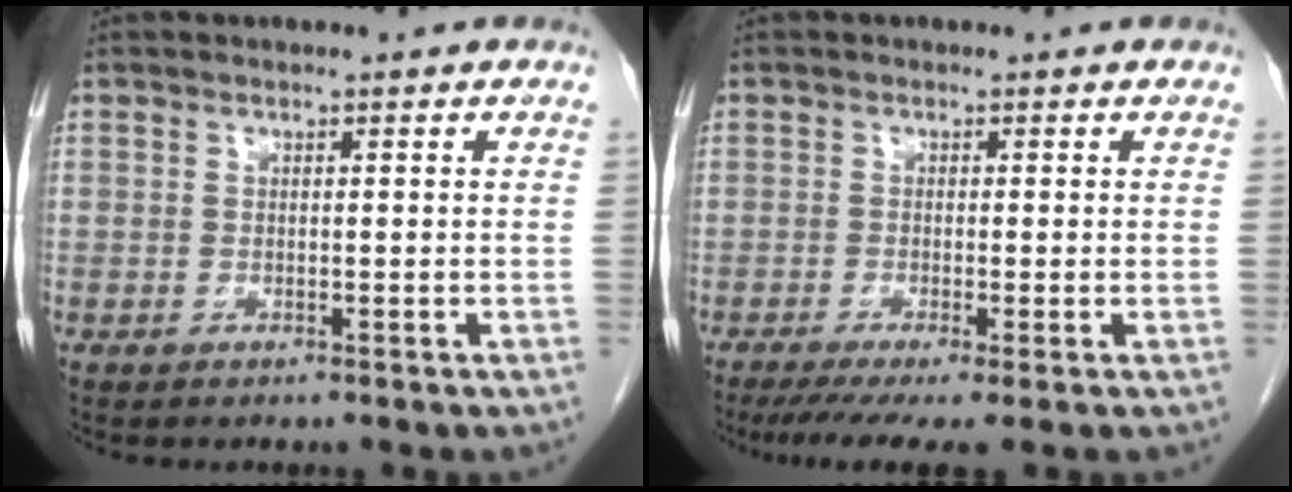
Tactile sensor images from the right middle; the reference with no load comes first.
{"total": 5.8, "force": [-3.9, 0.3, 4.3], "torque": [-0.067, -0.018, -0.066]}